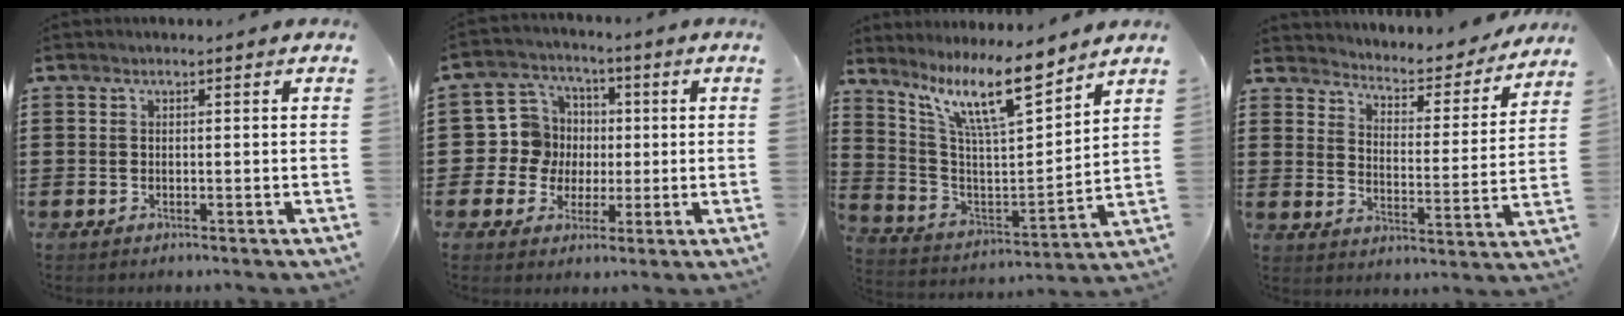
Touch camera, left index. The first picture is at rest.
{"total": 7.7, "force": [0.8, 7.5, 1.1], "torque": [-0.066, 0.008, 0.020]}
{"total": 12.5, "force": [9.2, 2.5, 8.1], "torque": [-0.176, -0.042, 0.159]}
{"total": 3.5, "force": [3.5, 0.3, 0.2], "torque": [-0.031, -0.037, 0.051]}